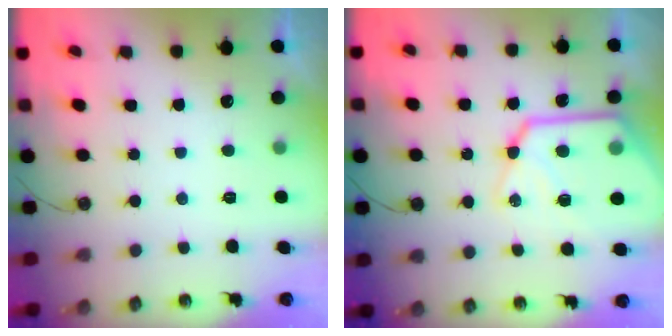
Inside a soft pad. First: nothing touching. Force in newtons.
{"total": 20.1, "press": 20.0, "slide": 2.4}